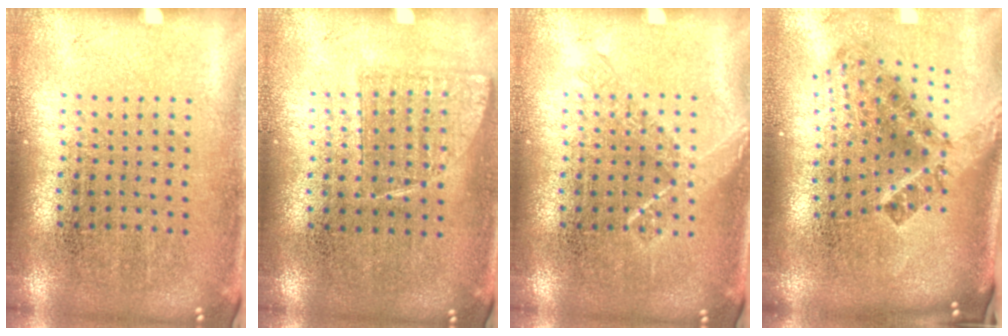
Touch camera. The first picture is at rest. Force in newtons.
{"total": 0.8, "press": 0.7, "slide": 0.2}
{"total": 1.0, "press": 0.9, "slide": 0.3}
{"total": 3.0, "press": 1.7, "slide": 2.4}